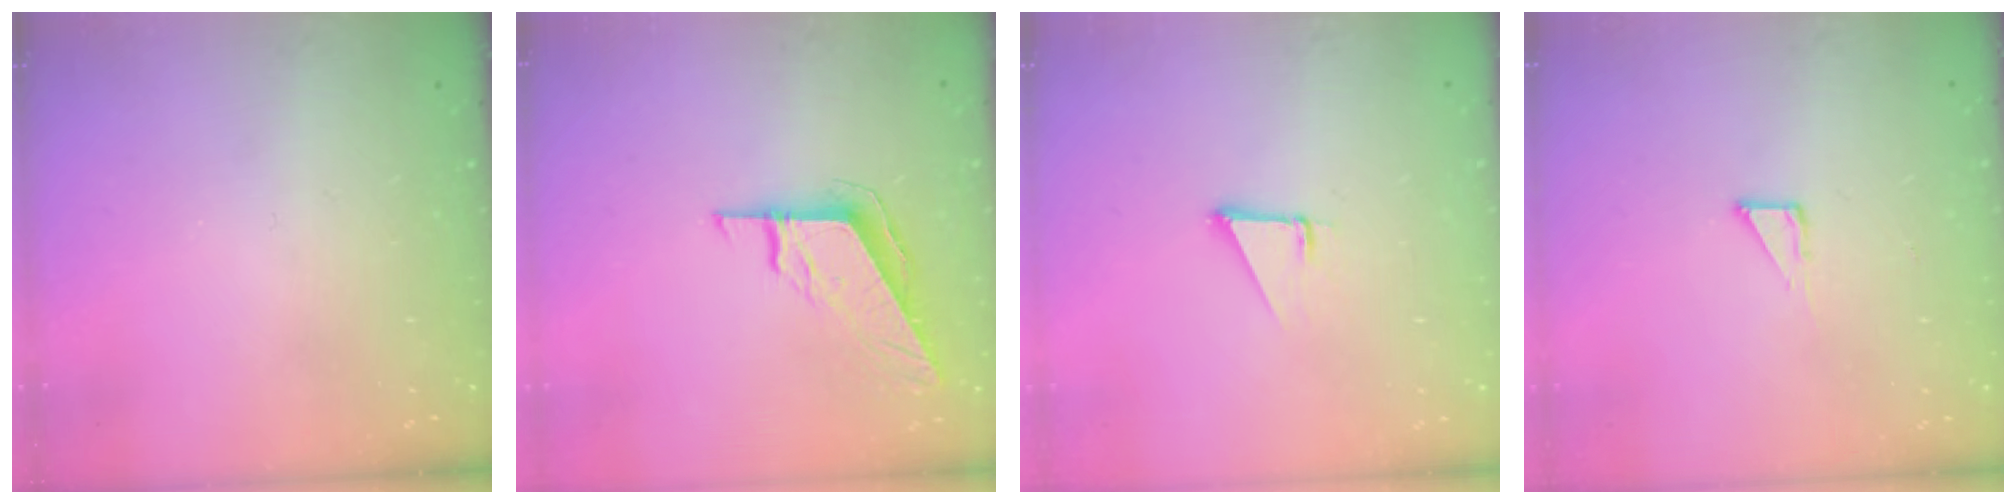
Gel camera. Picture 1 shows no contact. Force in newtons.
{"total": 8.6, "press": 8.6, "slide": 0.2}
{"total": 1.9, "press": 1.9, "slide": 0.0}
{"total": 2.7, "press": 2.7, "slide": 0.2}